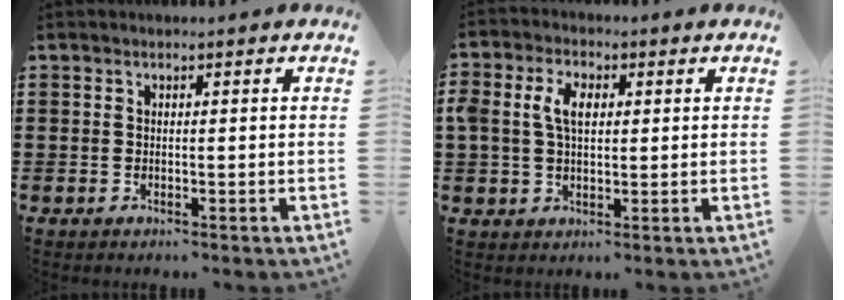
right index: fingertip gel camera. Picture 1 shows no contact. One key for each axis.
{"total": 5.0, "fx": 0.9, "fy": 3.2, "fz": 3.8, "tx": -0.098, "ty": 0.009, "tz": 0.008}